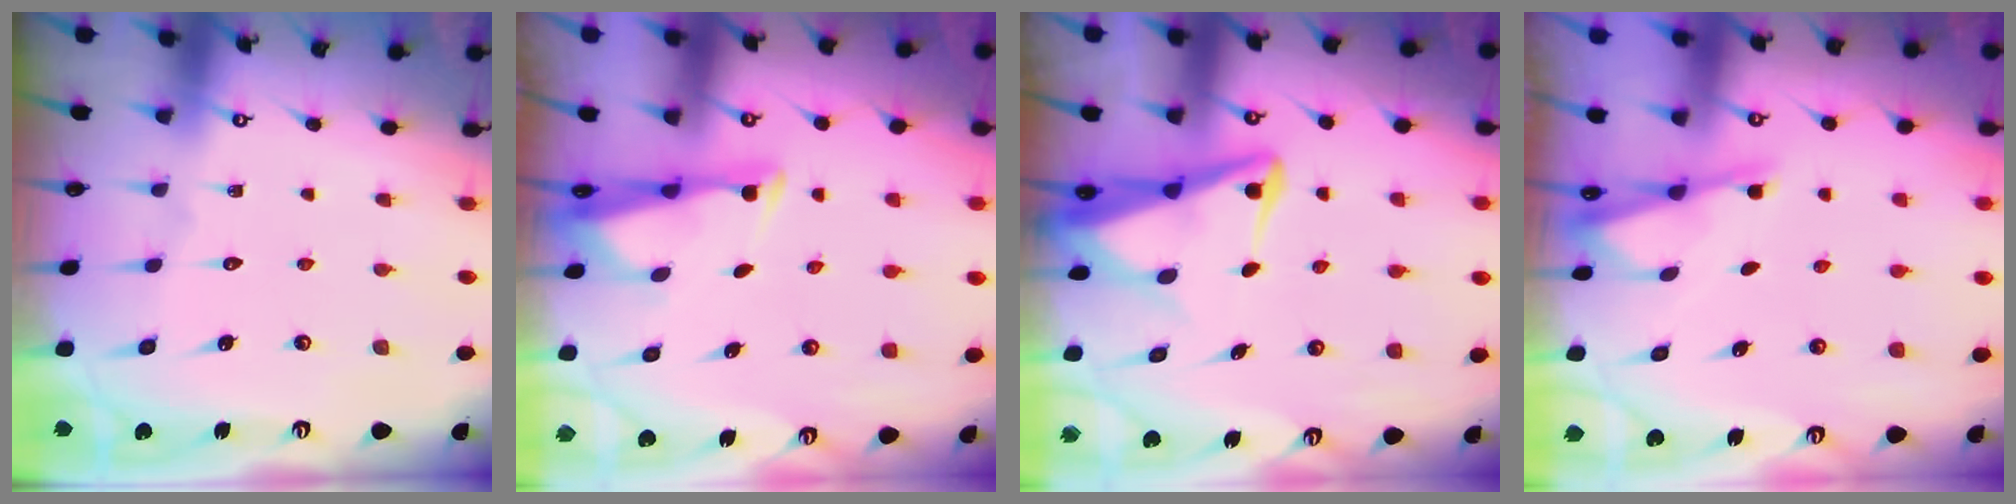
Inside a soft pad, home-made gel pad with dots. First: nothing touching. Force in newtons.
{"total": 3.1, "press": 3.0, "slide": 0.7}
{"total": 4.8, "press": 4.7, "slide": 0.6}
{"total": 2.0, "press": 2.0, "slide": 0.4}